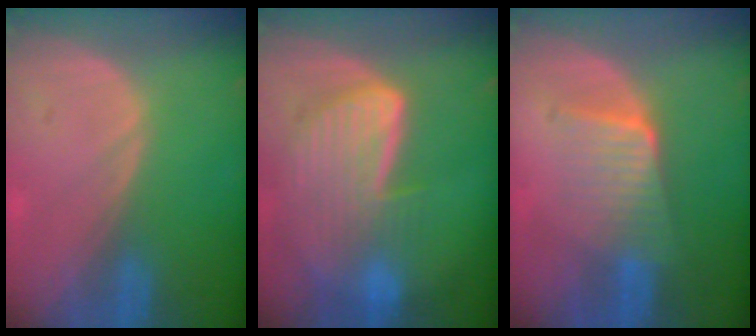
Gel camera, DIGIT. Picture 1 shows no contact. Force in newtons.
{"total": 9.1, "press": 8.0, "slide": 4.3}
{"total": 6.8, "press": 5.9, "slide": 3.3}